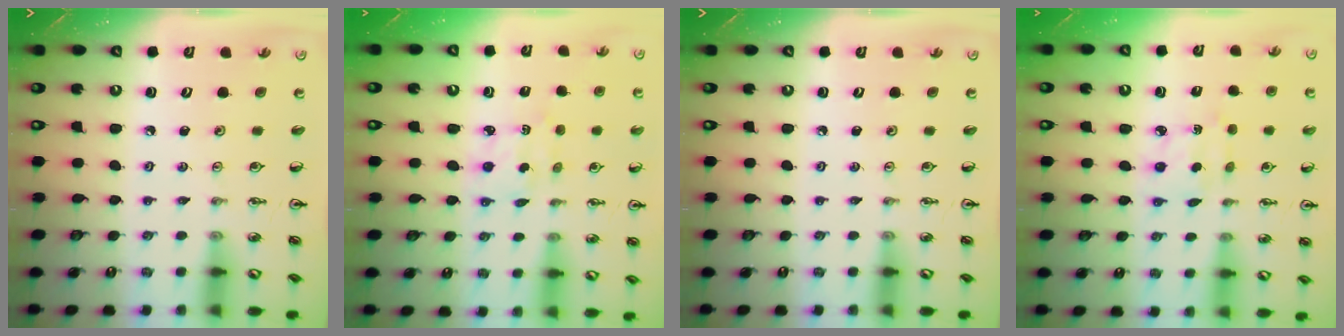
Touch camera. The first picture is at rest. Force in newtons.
{"total": 2.3, "press": 2.3, "slide": 0.6}
{"total": 0.0}
{"total": 2.8, "press": 2.8, "slide": 0.4}